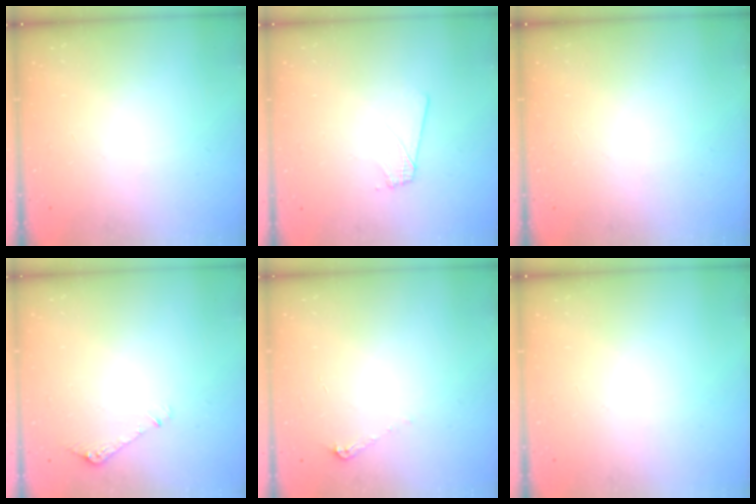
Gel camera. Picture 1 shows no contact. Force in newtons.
{"total": 3.5, "press": 3.5, "slide": 0.3}
{"total": 0.0}
{"total": 6.5, "press": 6.5, "slide": 0.8}
{"total": 5.8, "press": 5.8, "slide": 0.8}
{"total": 0.0}